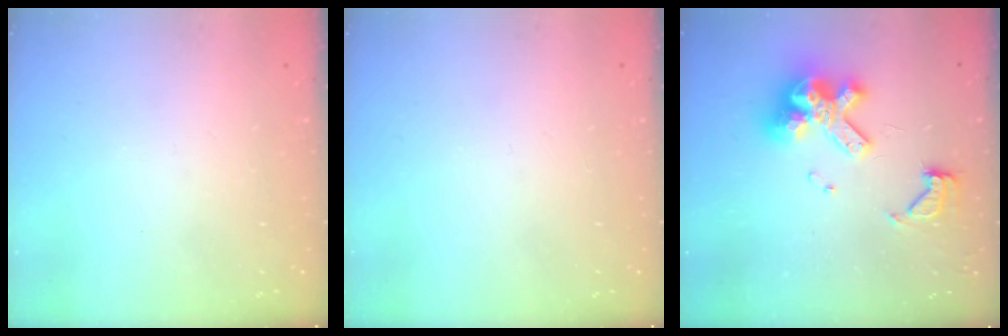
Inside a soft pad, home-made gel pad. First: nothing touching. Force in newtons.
{"total": 0.0}
{"total": 13.8, "press": 13.7, "slide": 1.6}